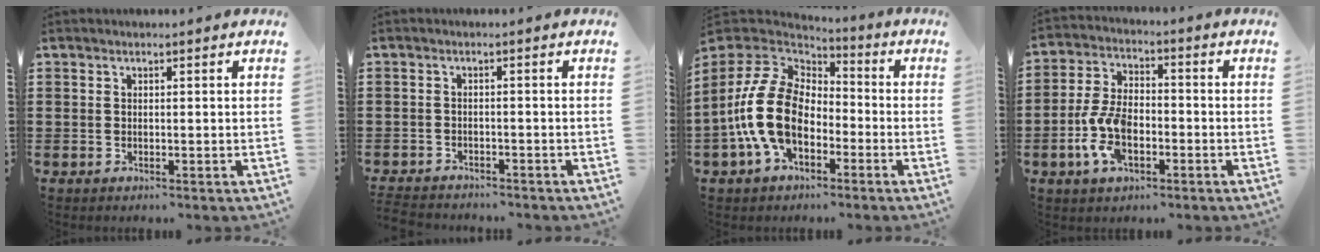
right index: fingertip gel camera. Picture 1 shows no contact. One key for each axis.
{"total": 2.1, "fx": -2.1, "fy": 0.2, "fz": 0.0, "tx": -0.007, "ty": -0.001, "tz": -0.046}
{"total": 15.1, "fx": -3.1, "fy": 10.0, "fz": 10.9, "tx": -0.268, "ty": 0.015, "tz": -0.064}
{"total": 8.8, "fx": -2.6, "fy": 4.9, "fz": 6.8, "tx": -0.164, "ty": 0.000, "tz": -0.055}